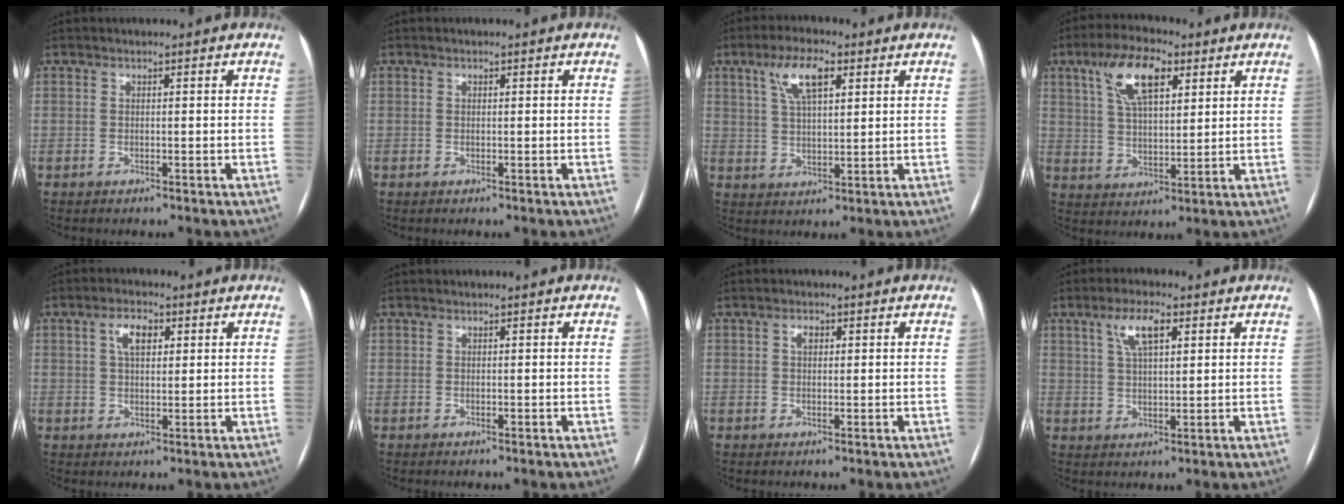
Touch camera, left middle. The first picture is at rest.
{"total": 0.0}
{"total": 7.7, "force": [3.8, 2.4, 6.2], "torque": [-0.123, 0.015, 0.072]}
{"total": 10.8, "force": [5.3, 4.1, 8.4], "torque": [-0.163, 0.022, 0.100]}
{"total": 4.5, "force": [1.7, 2.3, 3.5], "torque": [-0.069, 0.015, 0.030]}
{"total": 0.0}
{"total": 1.5, "force": [0.5, 1.0, 1.1], "torque": [-0.020, 0.005, 0.008]}
{"total": 6.1, "force": [2.9, 1.8, 5.0], "torque": [-0.101, 0.013, 0.055]}